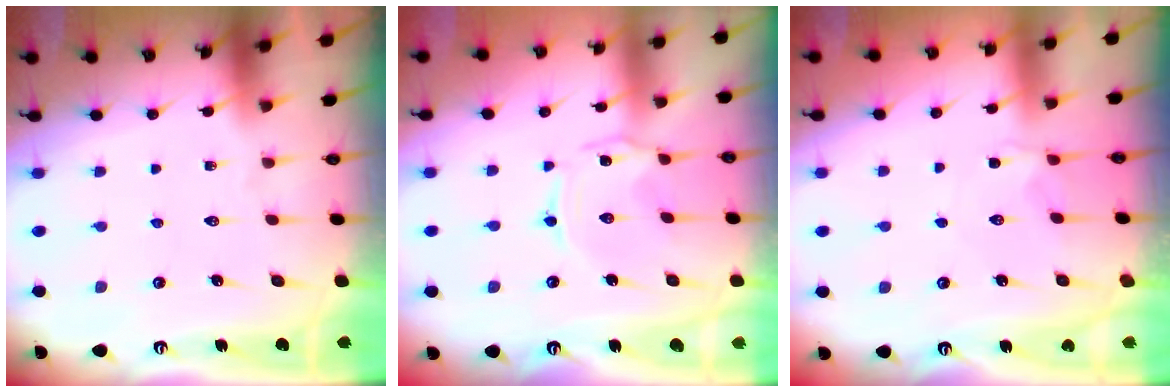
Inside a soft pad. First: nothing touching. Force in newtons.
{"total": 1.0, "press": 1.0, "slide": 0.2}
{"total": 1.9, "press": 1.8, "slide": 0.6}